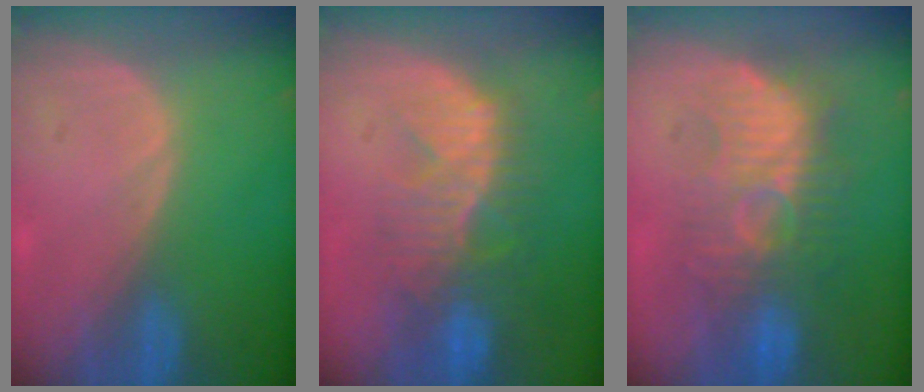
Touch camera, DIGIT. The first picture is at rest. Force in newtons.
{"total": 10.3, "press": 8.8, "slide": 5.4}
{"total": 9.7, "press": 9.6, "slide": 1.4}